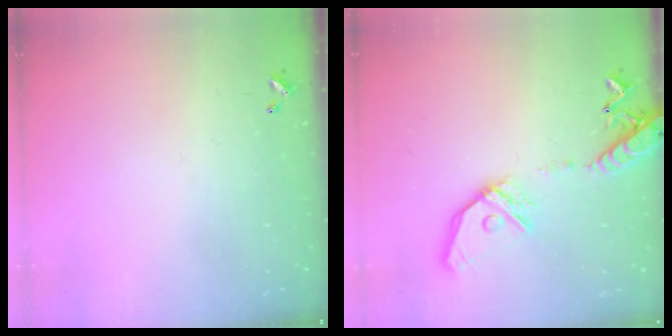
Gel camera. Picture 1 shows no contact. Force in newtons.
{"total": 16.3, "press": 16.0, "slide": 3.2}